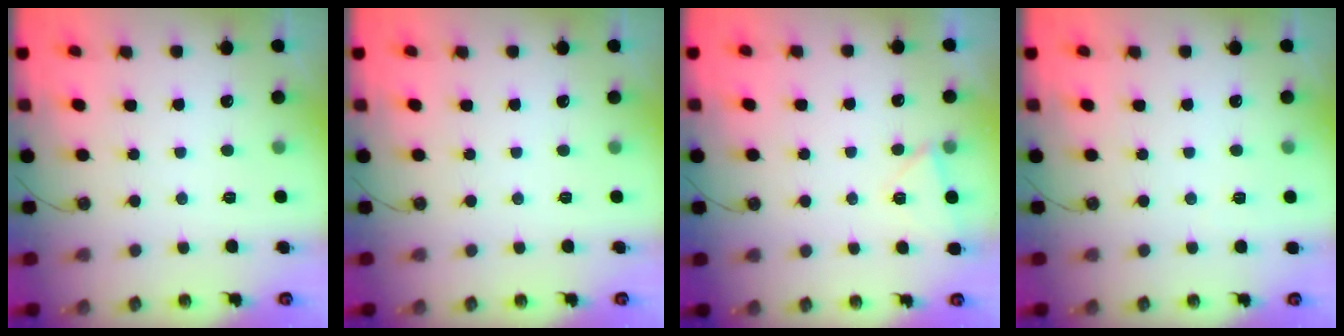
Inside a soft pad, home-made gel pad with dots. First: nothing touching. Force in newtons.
{"total": 0.0}
{"total": 3.1, "press": 3.0, "slide": 0.6}
{"total": 1.6, "press": 1.5, "slide": 0.5}